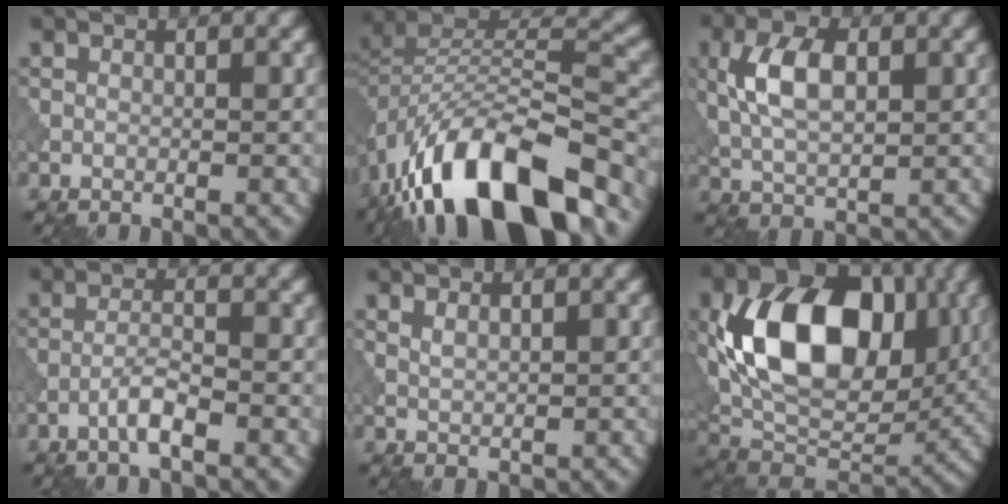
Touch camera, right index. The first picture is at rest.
{"total": 15.0, "force": [-9.9, 5.7, 9.7], "torque": [-0.169, 0.016, -0.166]}
{"total": 5.6, "force": [0.9, 3.0, 4.6], "torque": [-0.096, 0.007, 0.020]}
{"total": 2.4, "force": [-1.4, 0.4, 2.0], "torque": [-0.040, 0.009, -0.033]}
{"total": 1.2, "force": [0.7, 0.5, 0.8], "torque": [-0.019, -0.002, 0.019]}
{"total": 13.5, "force": [2.4, 8.9, 9.9], "torque": [-0.166, 0.001, 0.040]}